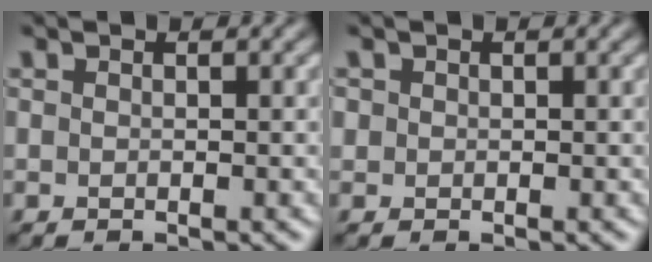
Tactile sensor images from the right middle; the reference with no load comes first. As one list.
[{"total": 0.6, "force": [0.2, 0.5, 0.0], "torque": [0.003, 0.001, 0.005]}]